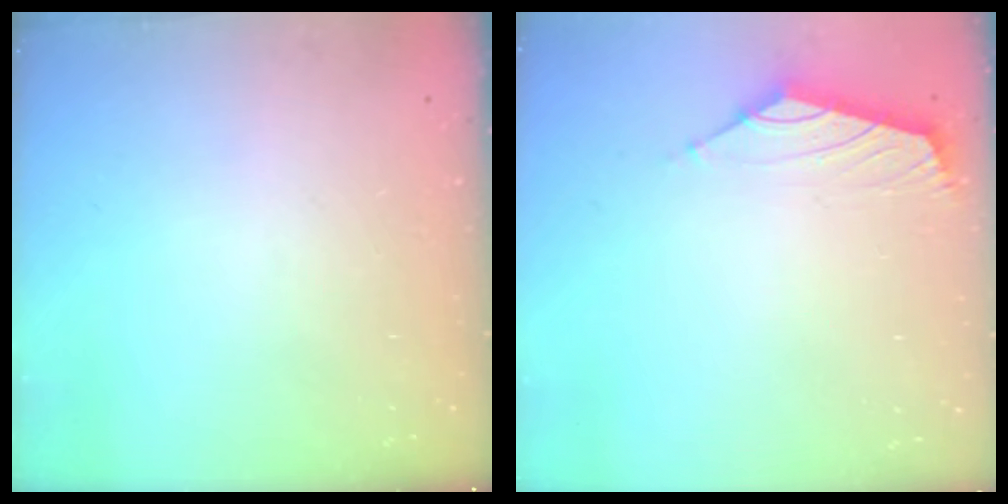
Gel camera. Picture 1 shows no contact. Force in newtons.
{"total": 1.7, "press": 1.6, "slide": 0.7}